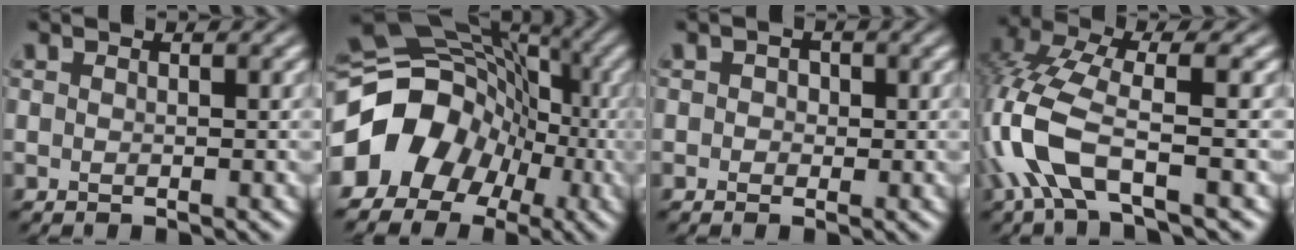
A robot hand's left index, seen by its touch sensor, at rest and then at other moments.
{"total": 10.1, "force": [-3.6, 8.4, 4.3], "torque": [-0.078, 0.007, -0.074]}
{"total": 0.7, "force": [0.1, 0.7, 0.0], "torque": [0.002, 0.000, 0.000]}
{"total": 6.9, "force": [-2.7, 2.2, 6.0], "torque": [-0.153, 0.006, -0.057]}